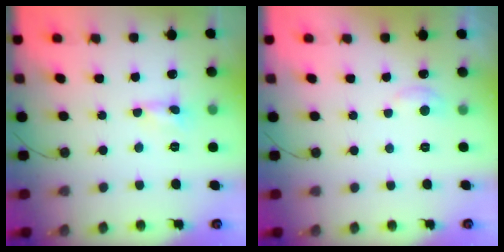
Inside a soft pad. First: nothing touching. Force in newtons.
{"total": 4.4, "press": 4.4, "slide": 0.6}